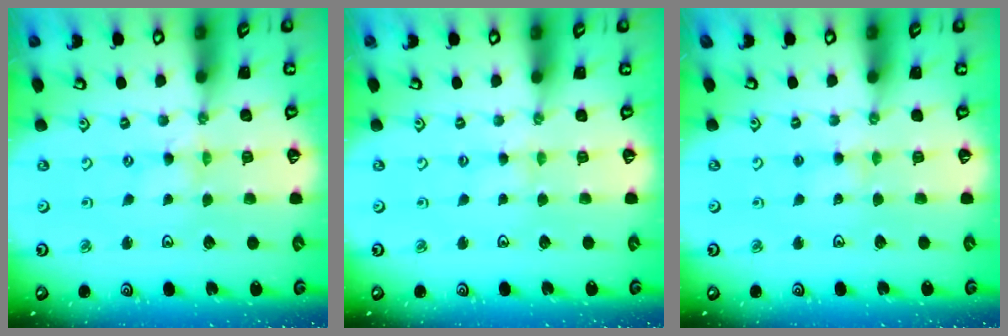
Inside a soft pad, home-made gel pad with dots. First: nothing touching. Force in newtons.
{"total": 1.4, "press": 1.4, "slide": 0.3}
{"total": 2.4, "press": 2.4, "slide": 0.3}